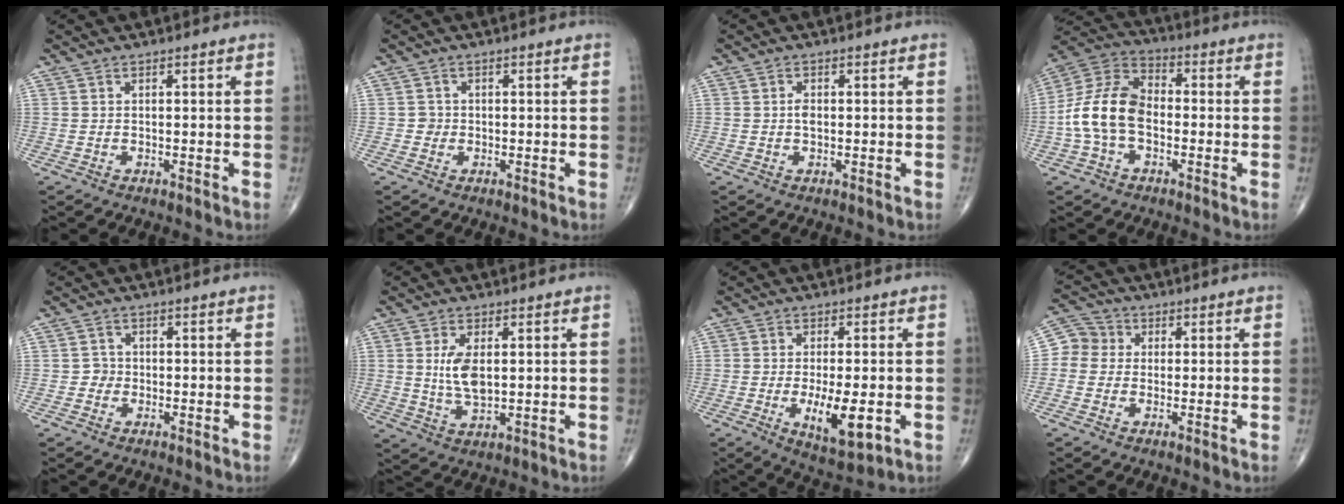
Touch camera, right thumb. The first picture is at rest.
{"total": 1.3, "force": [-0.3, 1.3, 0.2], "torque": [0.006, 0.006, -0.007]}
{"total": 1.5, "force": [0.0, 1.0, 1.2], "torque": [-0.016, 0.002, -0.002]}
{"total": 13.1, "force": [-2.2, 8.5, 9.7], "torque": [-0.186, 0.039, -0.051]}
{"total": 1.7, "force": [-0.5, 1.6, 0.3], "torque": [0.007, 0.008, -0.014]}
{"total": 5.3, "force": [1.0, 2.1, 4.7], "torque": [-0.095, -0.012, 0.025]}
{"total": 9.8, "force": [-2.4, 3.6, 8.8], "torque": [-0.136, -0.016, -0.032]}
{"total": 5.6, "force": [0.2, 5.3, 1.8], "torque": [-0.011, 0.014, -0.010]}